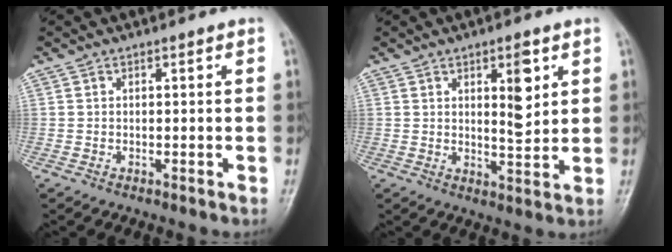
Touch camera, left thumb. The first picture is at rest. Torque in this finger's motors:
{"motor_torque": [0.96, 0.87, 0.61, -0.80, 0.03]}